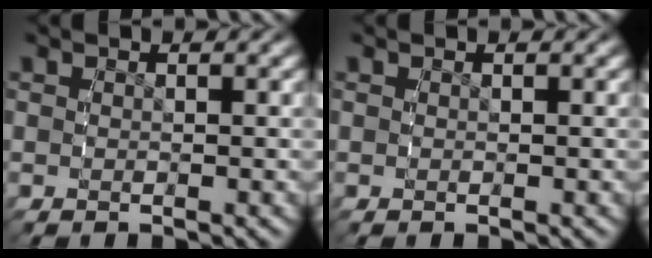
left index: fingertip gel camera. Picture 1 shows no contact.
{"total": 0.0}